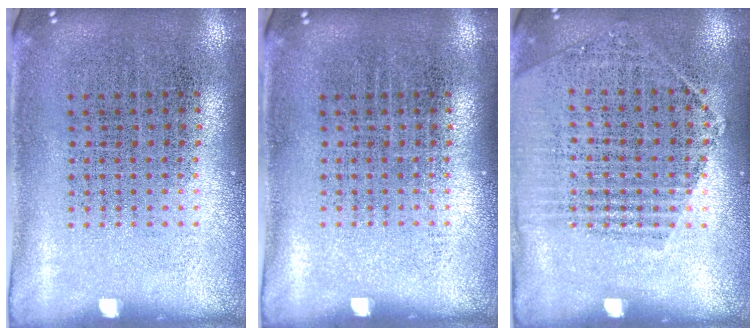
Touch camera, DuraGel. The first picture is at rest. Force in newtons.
{"total": 0.0}
{"total": 1.4, "press": 1.4, "slide": 0.4}